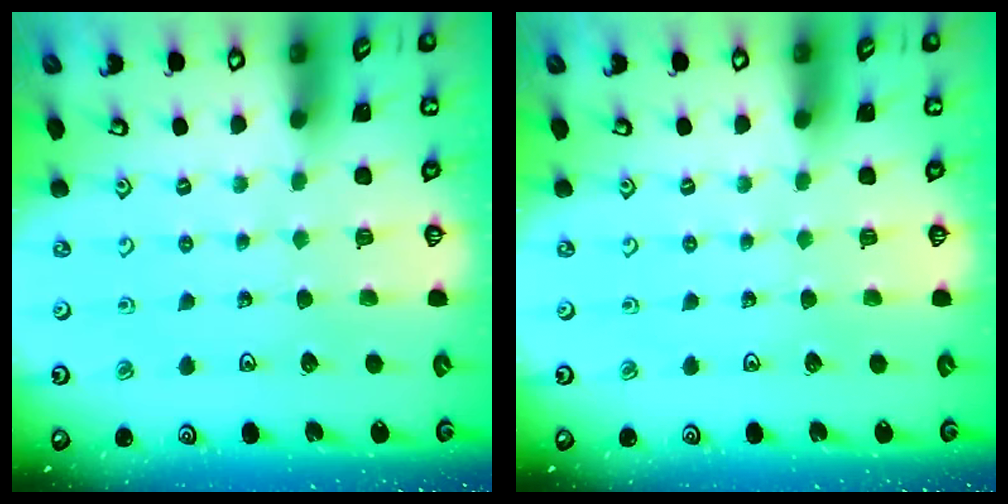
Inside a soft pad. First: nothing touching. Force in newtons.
{"total": 0.0}